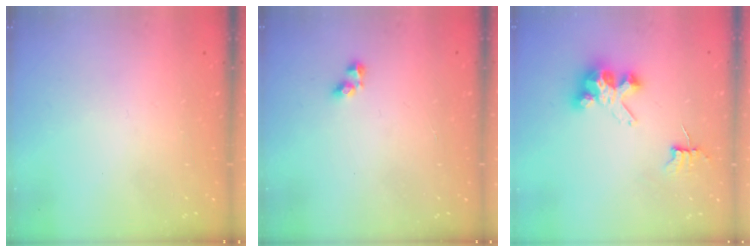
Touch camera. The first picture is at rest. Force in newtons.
{"total": 3.6, "press": 3.5, "slide": 0.6}
{"total": 6.8, "press": 6.8, "slide": 0.5}